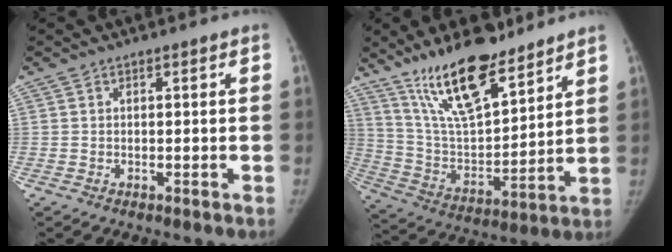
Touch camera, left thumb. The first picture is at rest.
{"total": 18.7, "force": [13.5, 6.0, 11.5], "torque": [-0.163, -0.074, 0.250]}